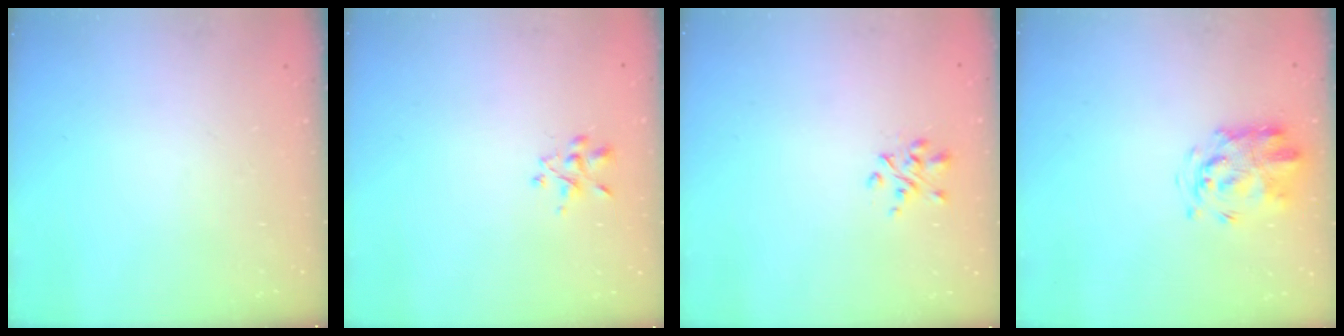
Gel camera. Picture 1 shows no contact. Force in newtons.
{"total": 2.4, "press": 2.2, "slide": 0.9}
{"total": 2.7, "press": 2.5, "slide": 1.0}
{"total": 3.5, "press": 3.4, "slide": 0.9}